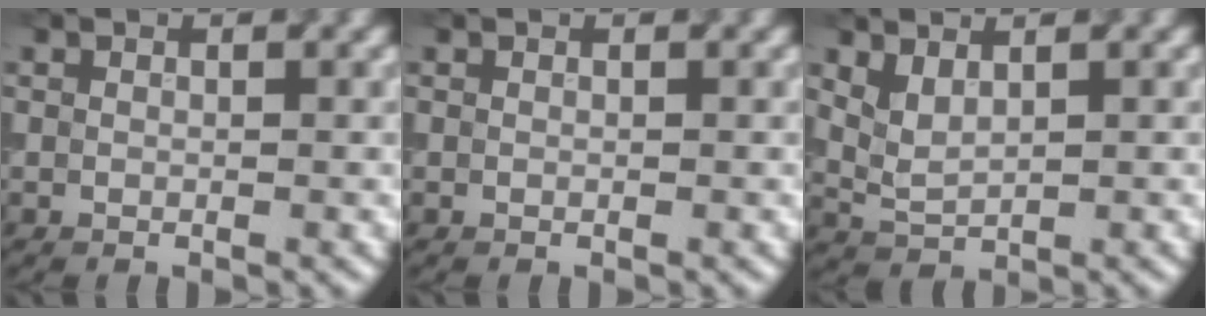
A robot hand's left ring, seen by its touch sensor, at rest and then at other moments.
{"total": 0.0}
{"total": 2.2, "force": [1.2, 0.9, 1.6], "torque": [-0.039, -0.004, 0.030]}